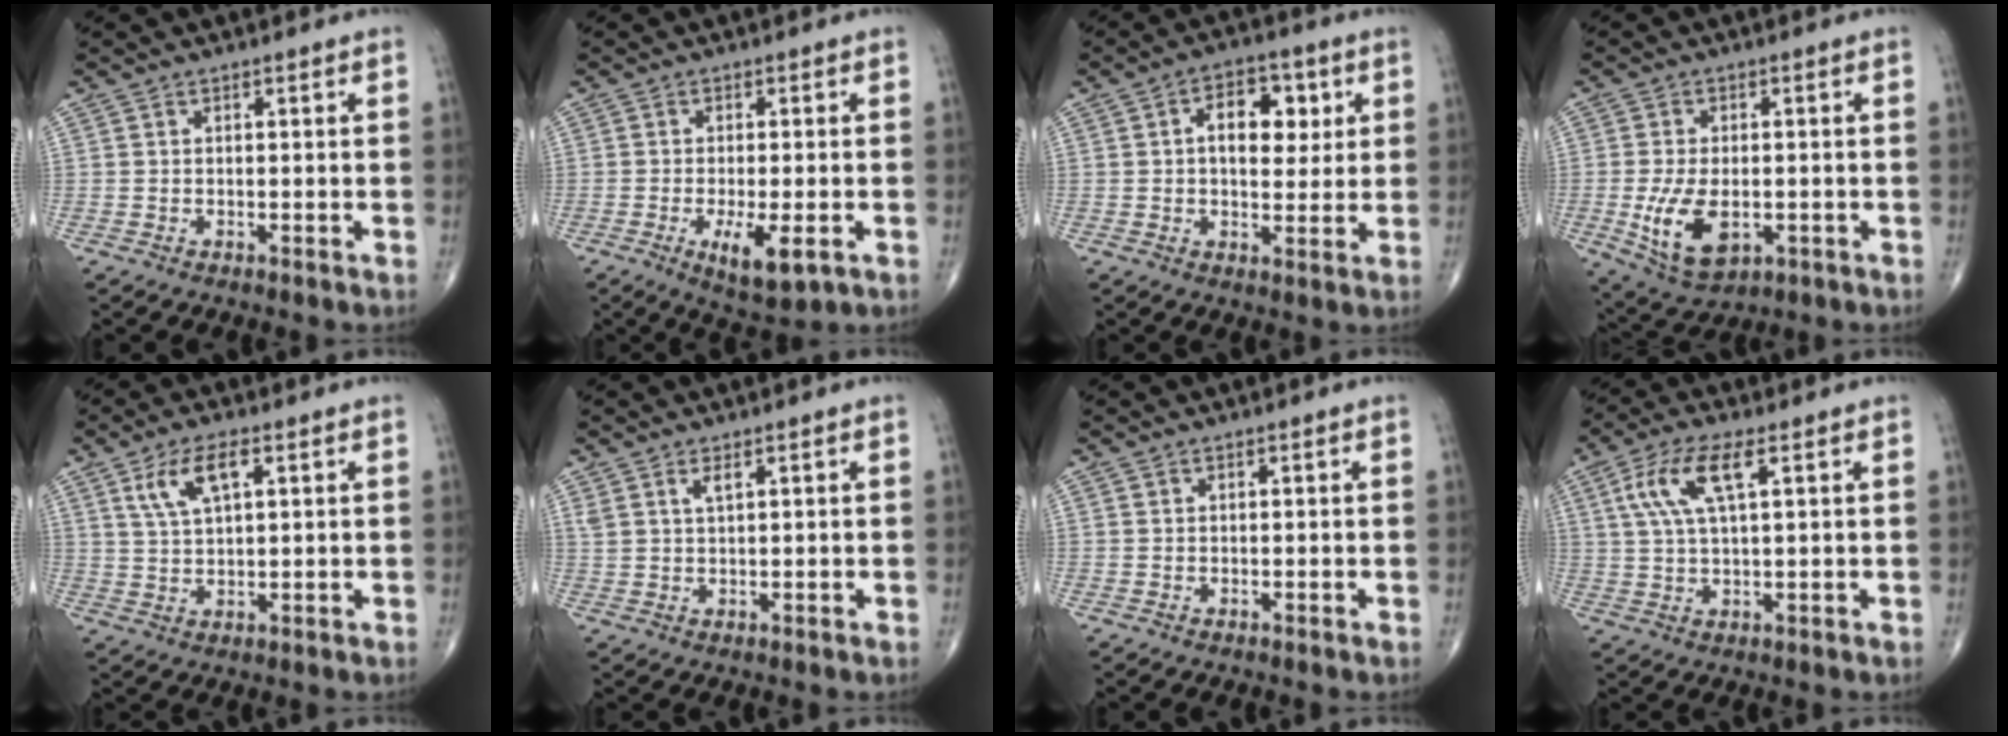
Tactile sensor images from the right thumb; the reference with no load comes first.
{"total": 7.4, "force": [-2.5, 2.4, 6.6], "torque": [-0.111, -0.015, -0.034]}
{"total": 9.7, "force": [2.3, 5.8, 7.4], "torque": [-0.074, 0.000, 0.031]}
{"total": 10.7, "force": [-2.3, 6.0, 8.5], "torque": [-0.154, -0.008, -0.027]}
{"total": 7.1, "force": [3.0, 2.9, 5.8], "torque": [-0.111, -0.002, 0.061]}
{"total": 2.3, "force": [1.4, 0.7, 1.7], "torque": [-0.037, -0.002, 0.031]}
{"total": 0.0}
{"total": 9.0, "force": [3.1, 2.9, 7.9], "torque": [-0.175, 0.008, 0.064]}